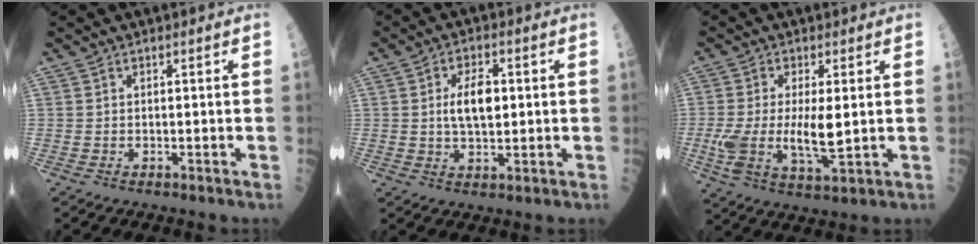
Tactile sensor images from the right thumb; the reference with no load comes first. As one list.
[{"total": 7.0, "force": [0.8, 3.6, 6.0], "torque": [-0.093, 0.001, 0.014]}, {"total": 10.3, "force": [-0.1, 3.5, 9.6], "torque": [-0.202, -0.018, 0.004]}]